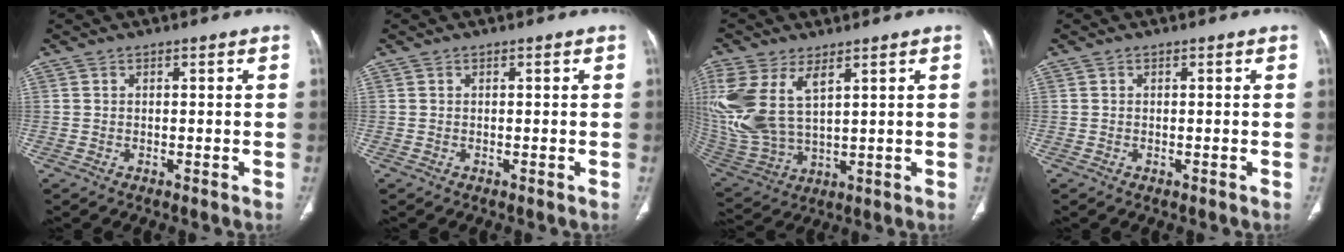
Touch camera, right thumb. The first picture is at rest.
{"total": 0.0}
{"total": 16.7, "force": [6.1, 8.8, 12.8], "torque": [-0.305, -0.017, 0.134]}
{"total": 0.0}